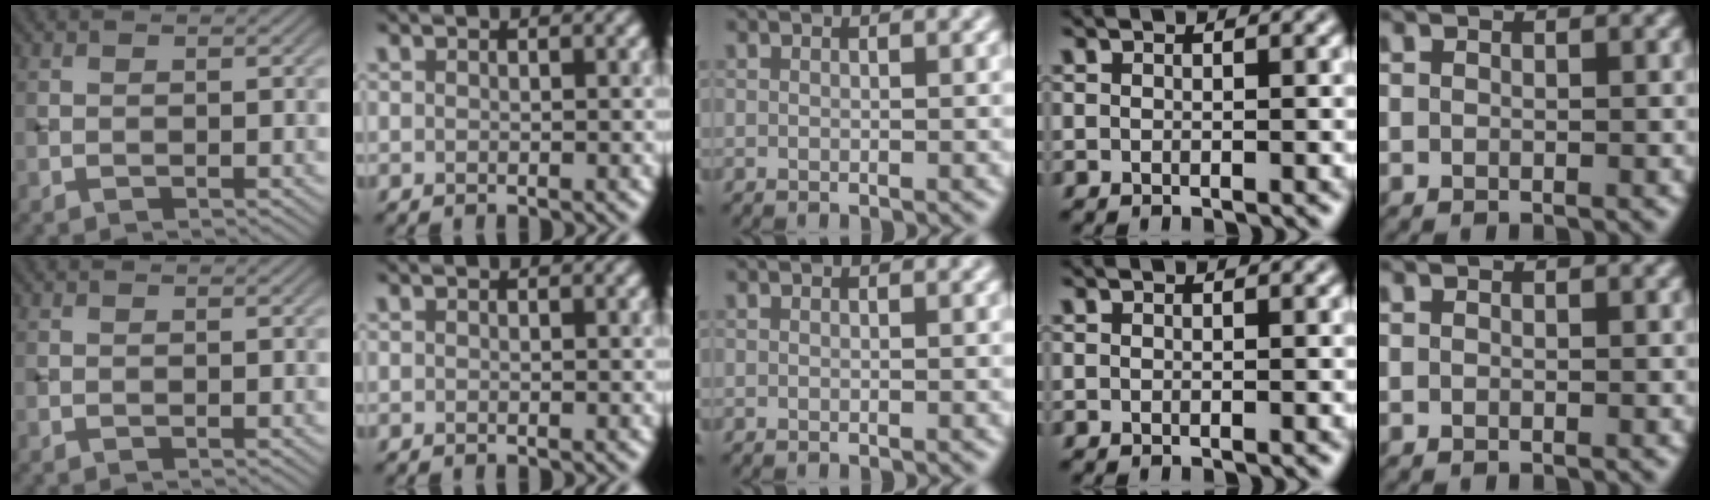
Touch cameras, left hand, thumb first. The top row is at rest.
{}